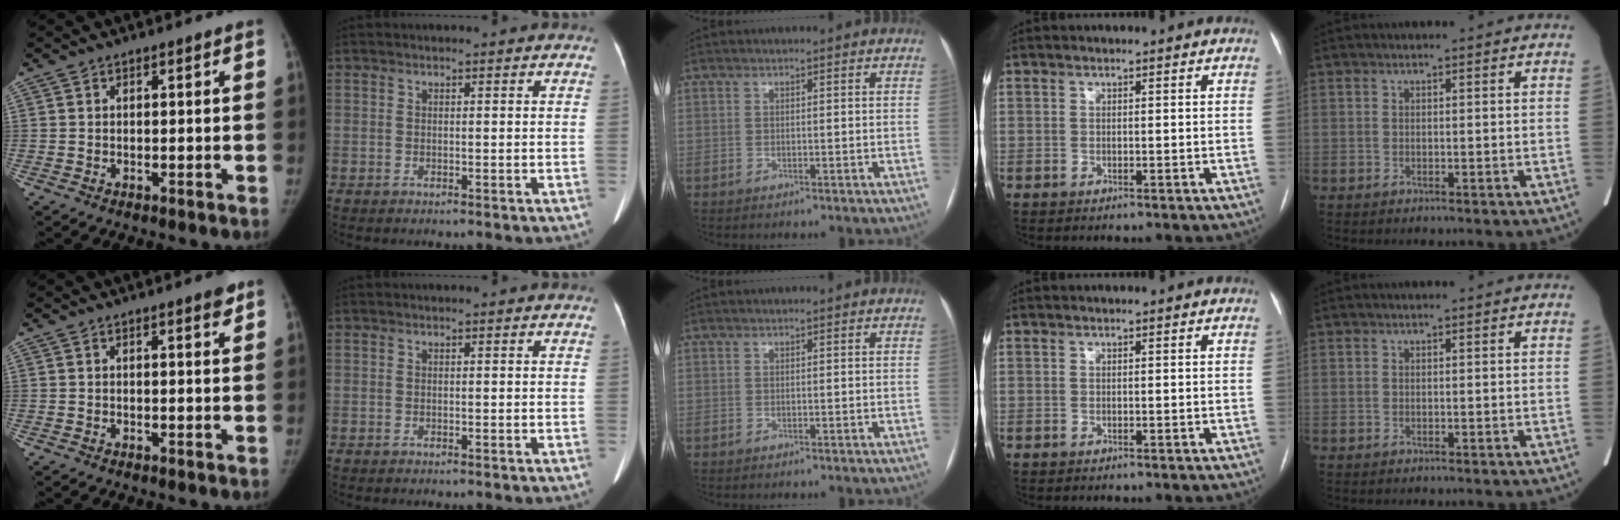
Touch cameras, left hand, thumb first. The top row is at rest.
{"thumb": {"total": 2.0, "force": [1.5, 0.2, 1.3], "torque": [-0.013, -0.009, 0.020]}, "middle": {"total": 0.8, "force": [-0.2, -0.4, -0.6], "torque": [0.013, -0.006, -0.002]}}